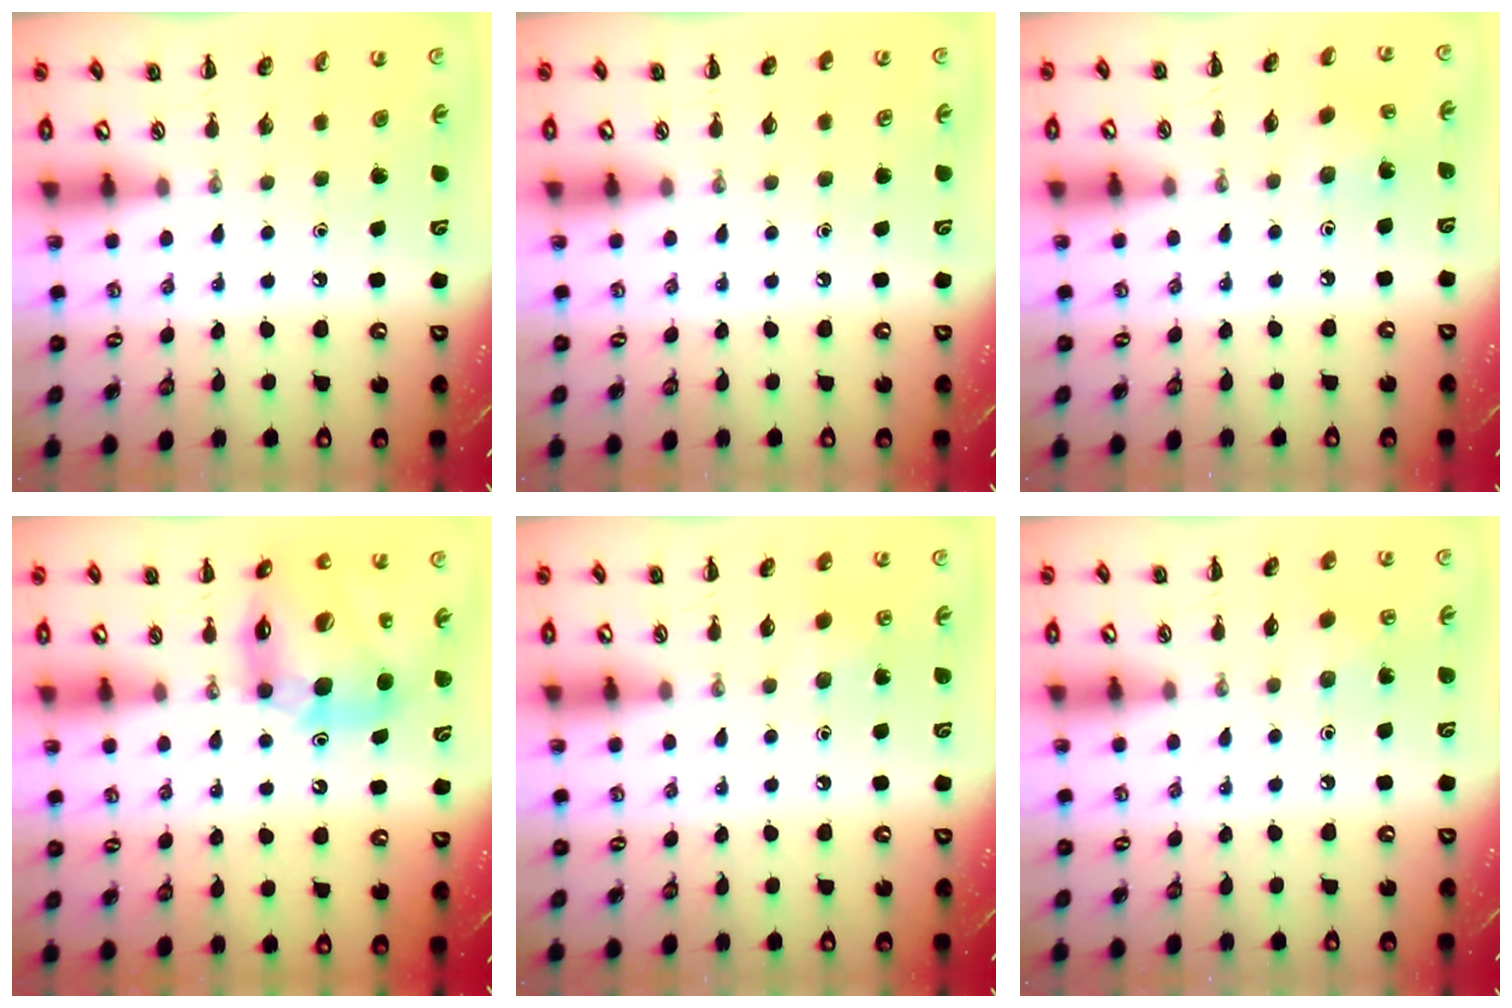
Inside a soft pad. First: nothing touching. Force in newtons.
{"total": 0.0}
{"total": 2.2, "press": 2.0, "slide": 0.7}
{"total": 16.4, "press": 15.7, "slide": 4.8}
{"total": 5.2, "press": 4.9, "slide": 1.7}
{"total": 2.9, "press": 2.8, "slide": 0.9}